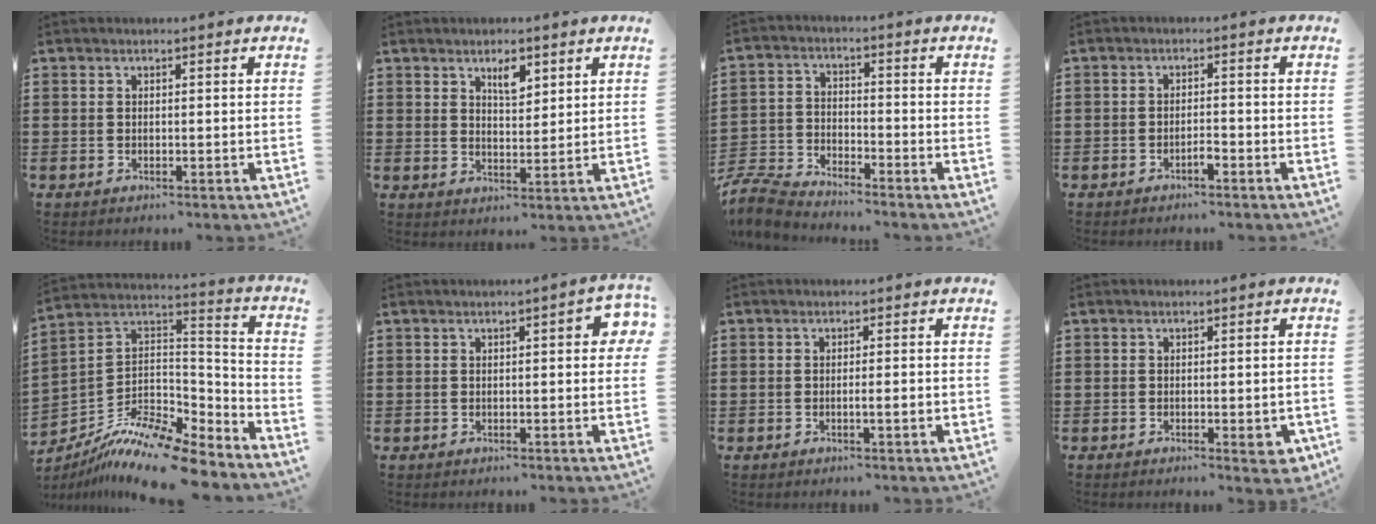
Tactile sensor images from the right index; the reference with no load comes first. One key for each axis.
{"total": 3.6, "fx": 2.3, "fy": 1.5, "fz": 2.4, "tx": -0.037, "ty": -0.001, "tz": 0.038}
{"total": 5.7, "fx": -5.6, "fy": 0.6, "fz": 0.8, "tx": -0.039, "ty": -0.001, "tz": -0.119}
{"total": 1.7, "fx": -1.3, "fy": 0.4, "fz": 1.0, "tx": -0.022, "ty": -0.002, "tz": -0.024}
{"total": 12.8, "fx": -10.8, "fy": 2.6, "fz": 6.3, "tx": -0.115, "ty": 0.023, "tz": -0.207}
{"total": 2.7, "fx": 0.3, "fy": 0.6, "fz": 2.6, "tx": -0.040, "ty": 0.002, "tz": 0.001}
{"total": 1.8, "fx": -0.5, "fy": 0.1, "fz": 1.7, "tx": -0.028, "ty": -0.005, "tz": -0.009}
{"total": 2.6, "fx": -1.2, "fy": 0.9, "fz": 2.1, "tx": -0.032, "ty": 0.001, "tz": -0.019}